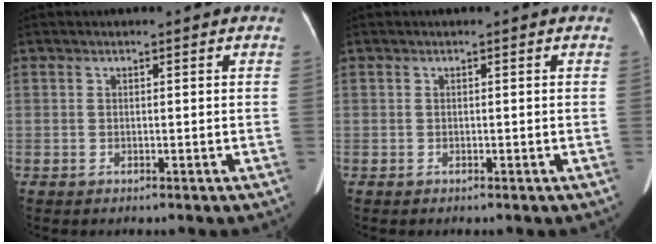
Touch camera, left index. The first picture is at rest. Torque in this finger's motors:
{"motor_torque": [-0.09, 0.14, 0.00, -0.01]}